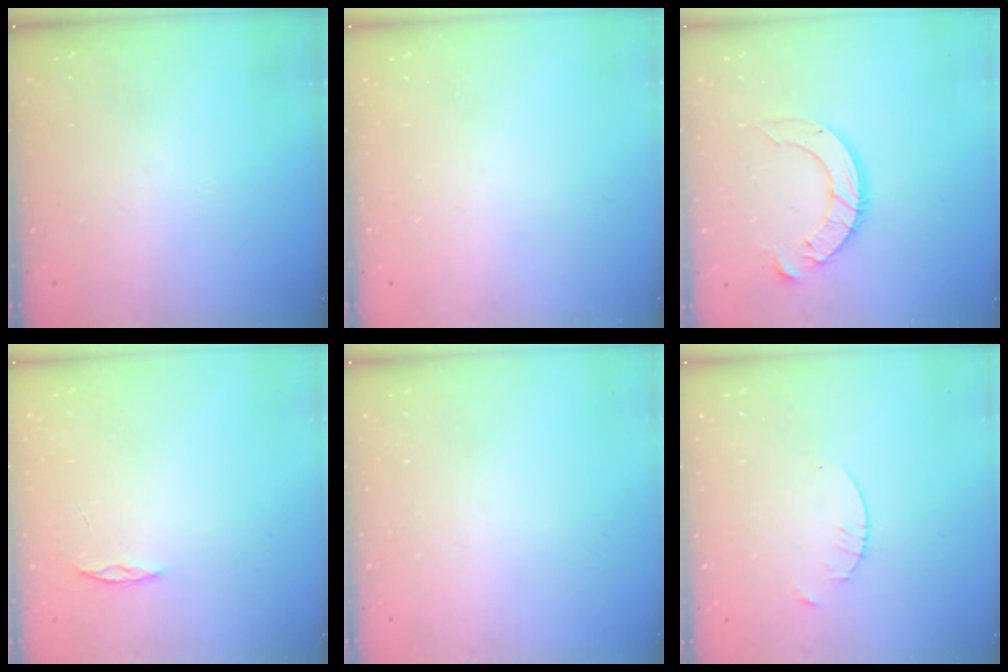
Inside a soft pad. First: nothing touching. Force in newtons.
{"total": 0.0}
{"total": 10.2, "press": 10.2, "slide": 1.0}
{"total": 2.4, "press": 2.4, "slide": 0.2}
{"total": 0.0}
{"total": 1.3, "press": 1.3, "slide": 0.2}